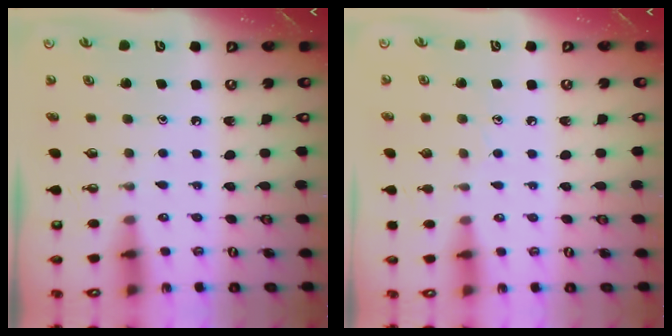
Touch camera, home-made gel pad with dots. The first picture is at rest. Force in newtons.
{"total": 5.0, "press": 5.0, "slide": 0.5}